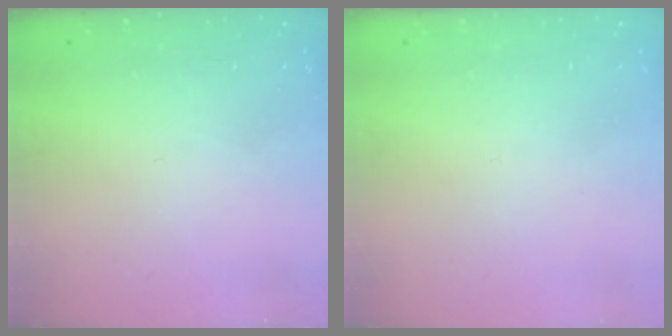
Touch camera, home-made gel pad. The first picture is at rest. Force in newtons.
{"total": 1.7, "press": 1.7, "slide": 0.2}